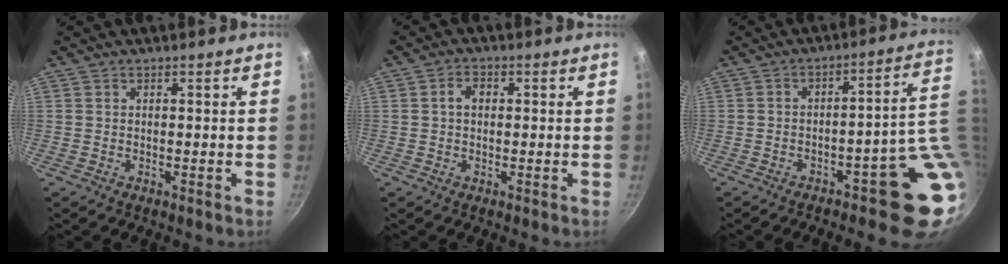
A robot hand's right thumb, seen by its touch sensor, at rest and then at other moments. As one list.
[{"total": 2.9, "force": [0.3, 2.1, 1.9], "torque": [-0.023, 0.009, 0.002]}, {"total": 12.8, "force": [-1.1, 4.4, 12.0], "torque": [-0.099, 0.018, -0.003]}]